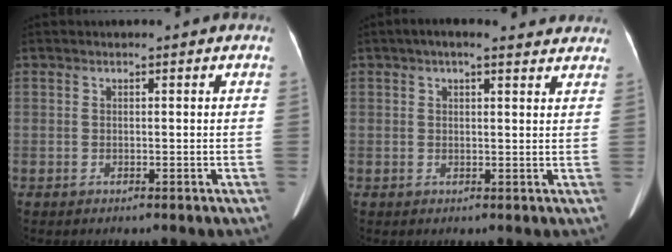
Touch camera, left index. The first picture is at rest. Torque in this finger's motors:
{"motor_torque": [0.15, 0.05, -0.04, -0.05]}